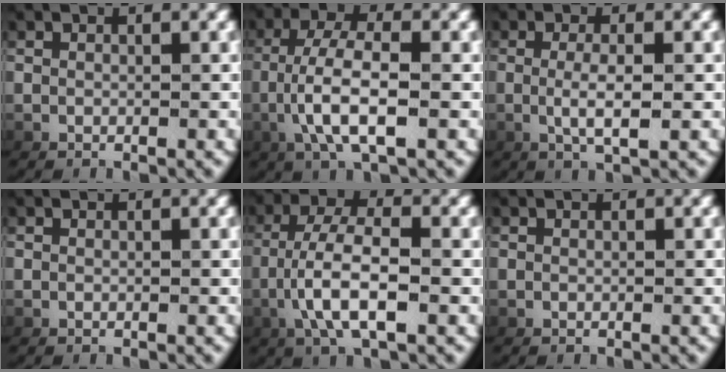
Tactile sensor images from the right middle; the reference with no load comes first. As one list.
[{"total": 5.3, "force": [-0.5, 1.7, 5.0], "torque": [-0.112, -0.013, 0.001]}, {"total": 3.0, "force": [-0.1, 0.5, 3.0], "torque": [-0.066, -0.007, 0.004]}, {"total": 1.3, "force": [0.0, -1.3, -0.4], "torque": [0.005, -0.007, 0.011]}, {"total": 5.3, "force": [-0.7, 1.8, 4.9], "torque": [-0.108, -0.012, -0.002]}, {"total": 0.0}]